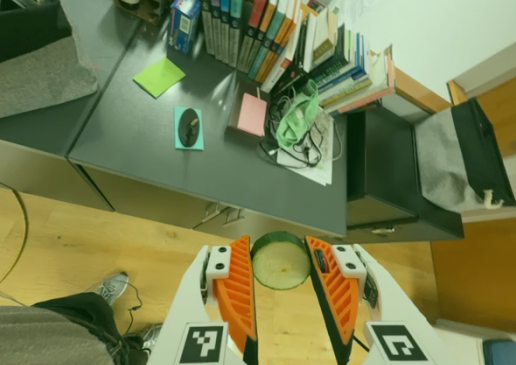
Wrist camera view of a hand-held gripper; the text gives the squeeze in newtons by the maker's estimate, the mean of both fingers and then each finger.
{"total": 8.6, "left": 9.1, "right": 8.1}